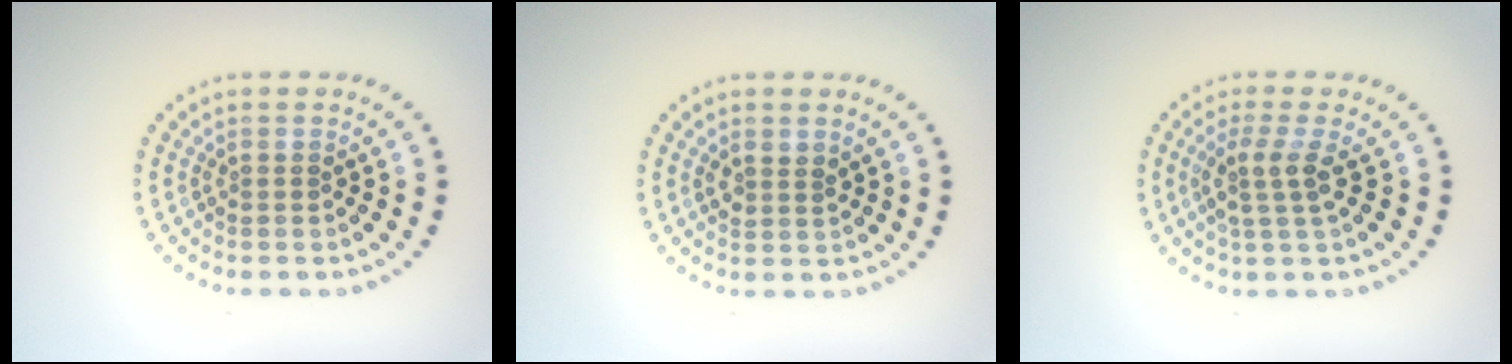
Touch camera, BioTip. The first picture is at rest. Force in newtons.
{"total": 1.3, "press": 1.2, "slide": 0.6}
{"total": 2.5, "press": 1.9, "slide": 1.6}